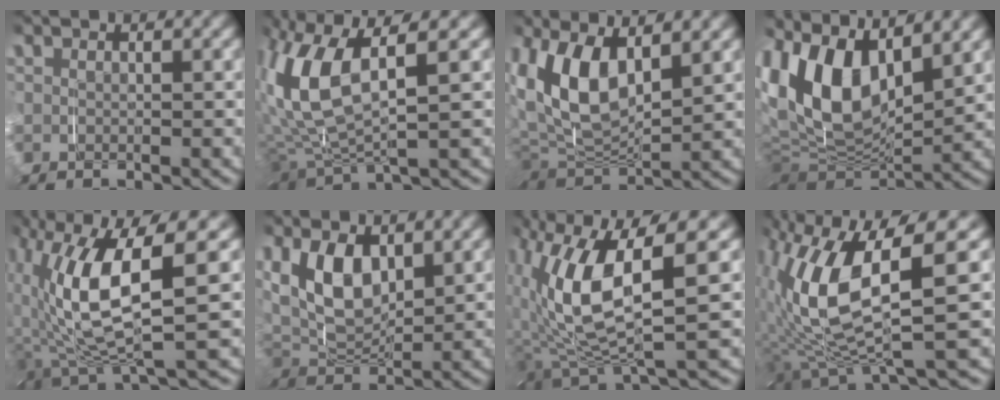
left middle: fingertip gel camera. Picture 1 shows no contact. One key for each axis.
{"total": 8.0, "fx": 2.0, "fy": 4.2, "fz": 6.6, "tx": -0.155, "ty": 0.006, "tz": 0.035}
{"total": 9.1, "fx": 2.4, "fy": 5.6, "fz": 6.8, "tx": -0.174, "ty": 0.001, "tz": 0.045}
{"total": 13.6, "fx": 2.6, "fy": 8.9, "fz": 9.9, "tx": -0.224, "ty": -0.009, "tz": 0.047}
{"total": 9.8, "fx": 1.3, "fy": 4.1, "fz": 8.8, "tx": -0.171, "ty": -0.003, "tz": 0.026}
{"total": 8.2, "fx": 2.3, "fy": 5.4, "fz": 5.7, "tx": -0.134, "ty": -0.011, "tz": 0.045}
{"total": 9.9, "fx": 1.4, "fy": 4.5, "fz": 8.8, "tx": -0.180, "ty": -0.006, "tz": 0.028}
{"total": 11.3, "fx": 1.1, "fy": 5.4, "fz": 9.8, "tx": -0.201, "ty": -0.014, "tz": 0.027}